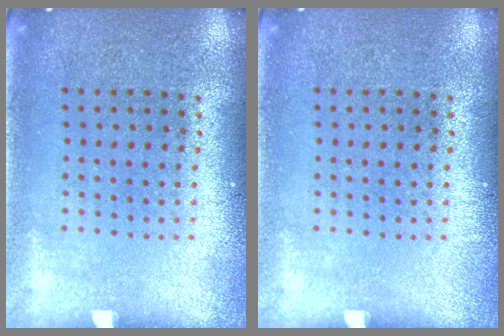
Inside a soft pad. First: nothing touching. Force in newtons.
{"total": 0.0}